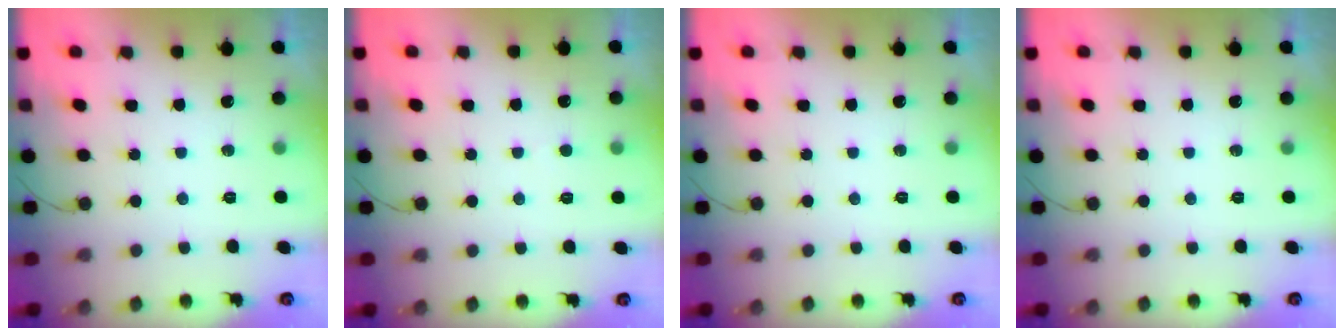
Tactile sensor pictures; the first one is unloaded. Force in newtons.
{"total": 1.7, "press": 1.7, "slide": 0.1}
{"total": 0.0}
{"total": 0.0}